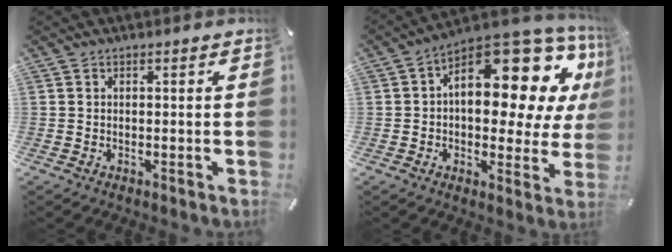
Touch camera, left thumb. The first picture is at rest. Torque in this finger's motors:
{"motor_torque": [1.53, 1.49, 1.72, -0.10, 0.21]}